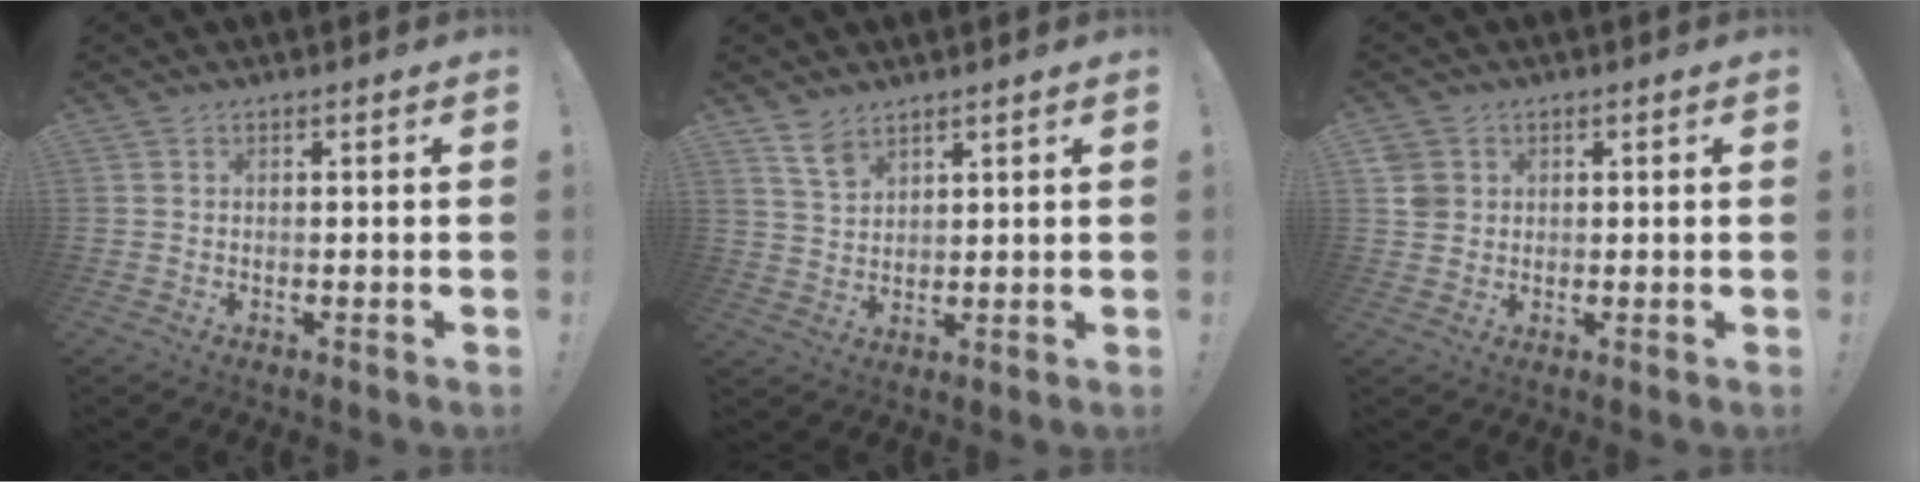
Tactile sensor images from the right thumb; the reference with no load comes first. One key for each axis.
{"total": 6.1, "fx": 4.5, "fy": 2.8, "fz": 2.8, "tx": -0.044, "ty": -0.025, "tz": 0.085}
{"total": 4.0, "fx": 1.2, "fy": 3.6, "fz": 1.1, "tx": -0.024, "ty": 0.002, "tz": 0.023}